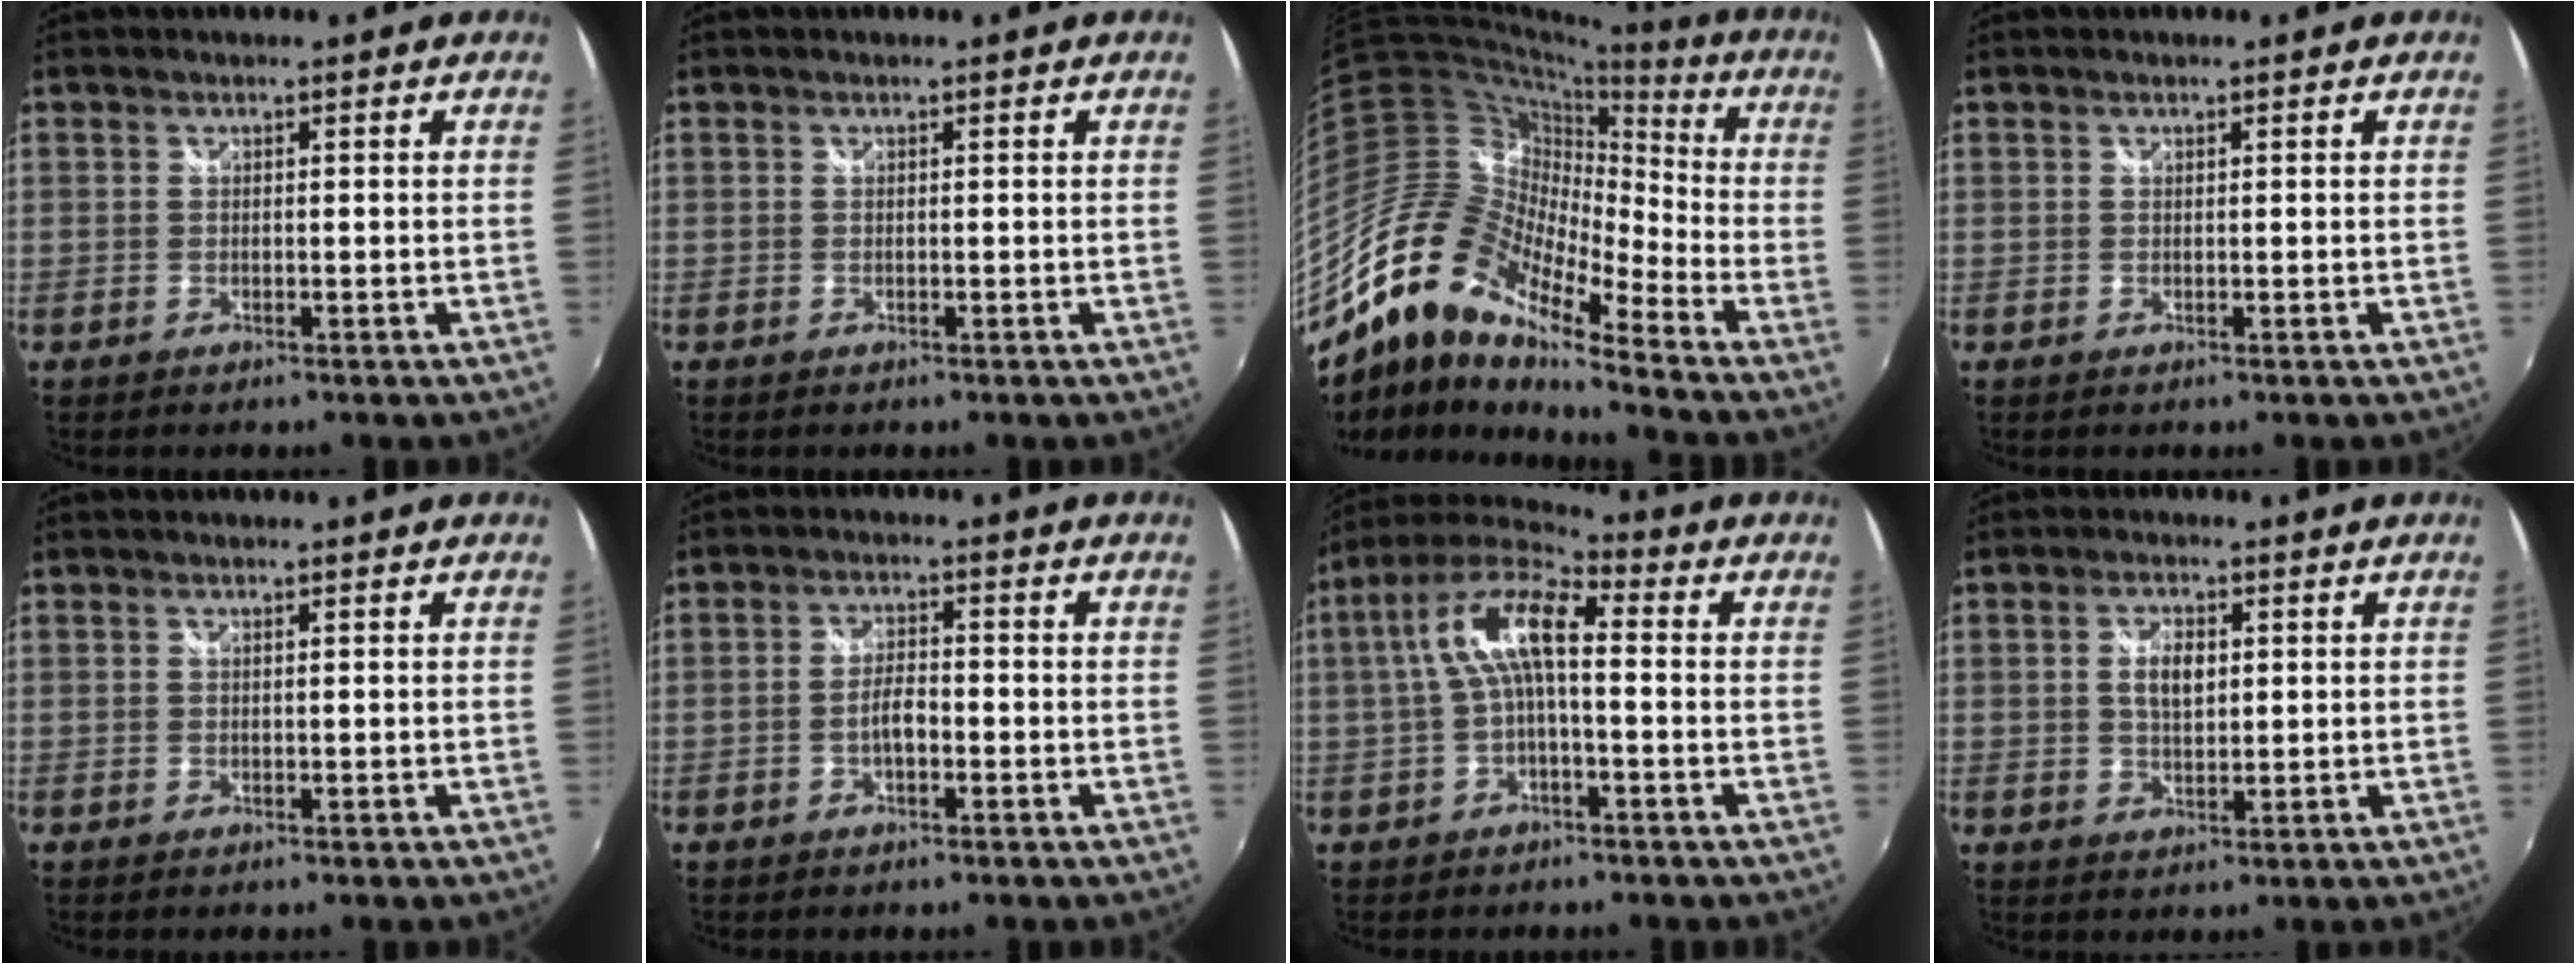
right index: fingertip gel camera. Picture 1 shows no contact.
{"total": 0.0}
{"total": 17.0, "force": [-12.1, 5.2, 10.7], "torque": [-0.175, -0.007, -0.250]}
{"total": 0.0}
{"total": 0.0}
{"total": 3.4, "force": [-1.3, 1.3, 2.9], "torque": [-0.058, 0.005, -0.023]}
{"total": 10.5, "force": [0.3, 3.5, 9.9], "torque": [-0.200, 0.026, 0.000]}
{"total": 4.7, "force": [1.0, 2.6, 3.9], "torque": [-0.070, 0.004, 0.018]}